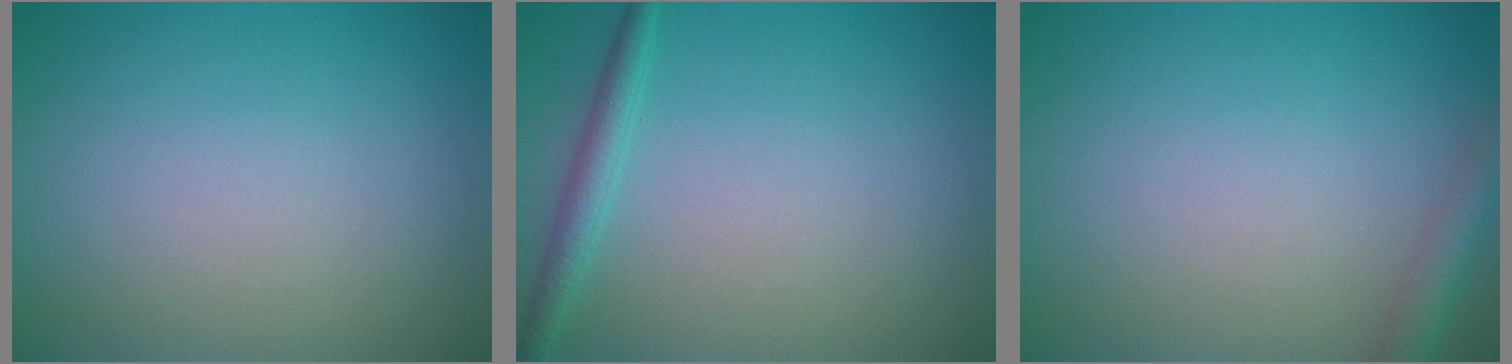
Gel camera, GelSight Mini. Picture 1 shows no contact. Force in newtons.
{"total": 1.8, "press": 1.8, "slide": 0.1}
{"total": 2.4, "press": 2.4, "slide": 0.1}